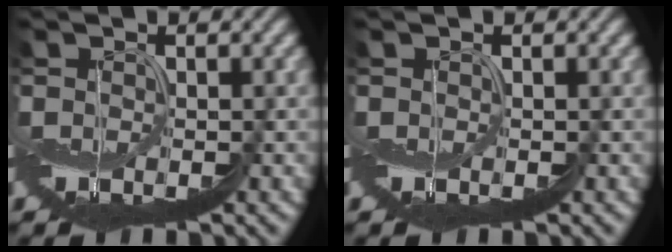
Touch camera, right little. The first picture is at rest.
{"total": 0.0}